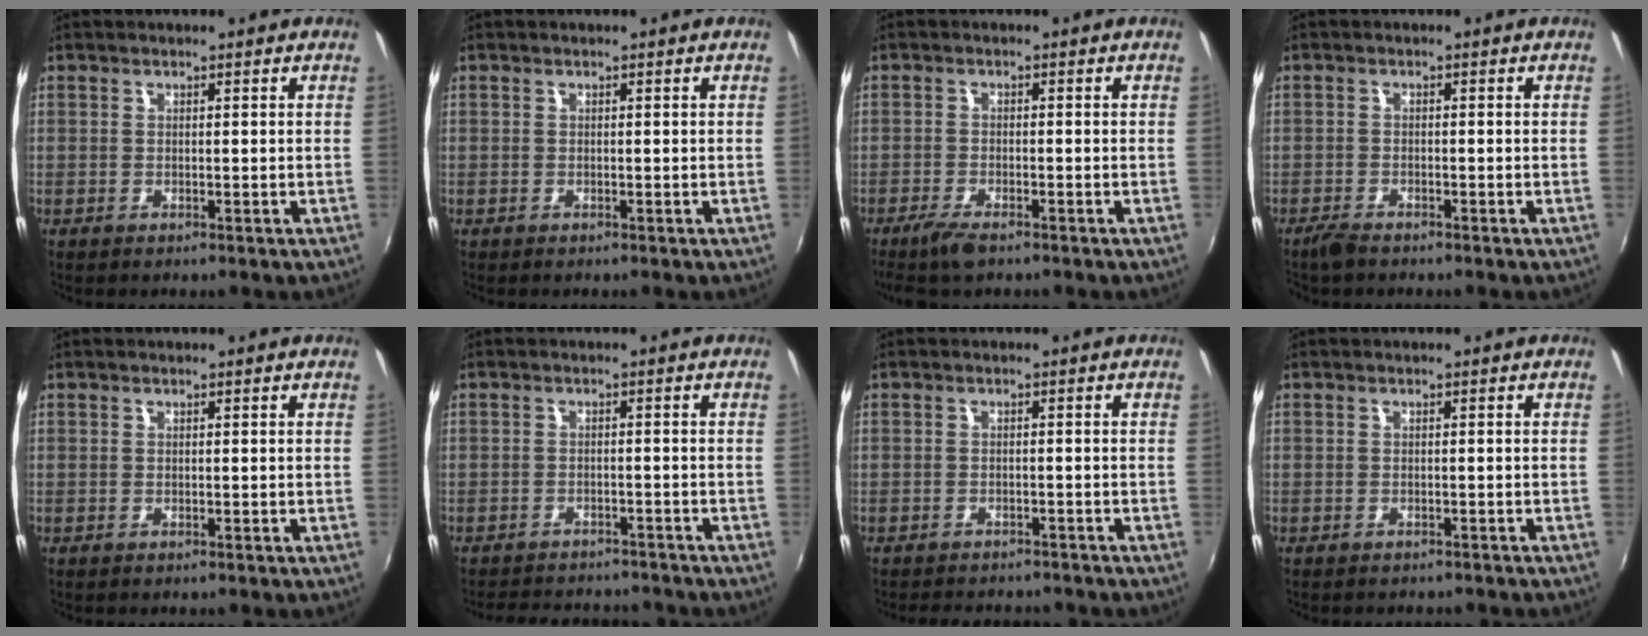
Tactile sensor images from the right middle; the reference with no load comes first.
{"total": 0.0}
{"total": 4.4, "force": [-3.4, 1.1, 2.6], "torque": [-0.070, -0.011, -0.066]}
{"total": 2.4, "force": [-2.2, 0.7, 0.8], "torque": [-0.027, -0.004, -0.044]}
{"total": 0.0}
{"total": 10.7, "force": [-9.7, 3.1, 3.5], "torque": [-0.082, 0.001, -0.132]}
{"total": 6.8, "force": [-6.1, 2.0, 2.1], "torque": [-0.053, -0.008, -0.085]}
{"total": 2.6, "force": [-2.3, 0.7, 0.8], "torque": [-0.018, -0.011, -0.029]}